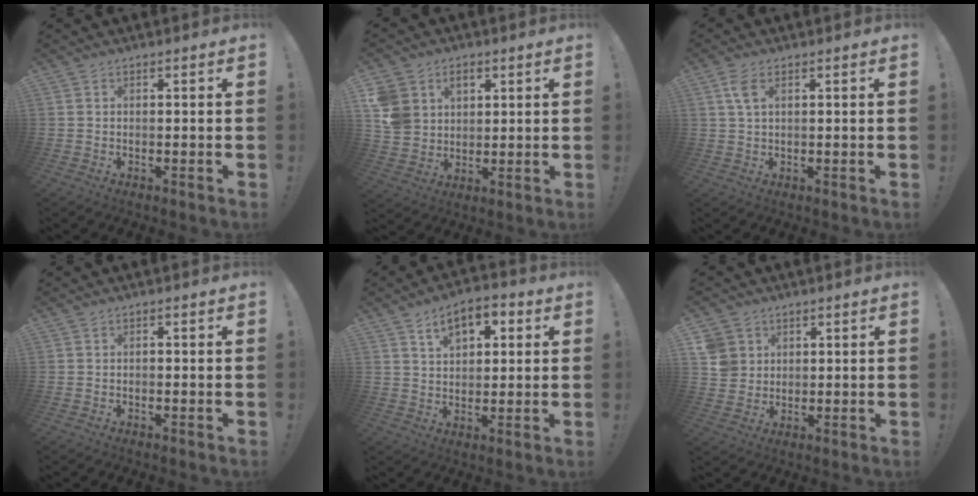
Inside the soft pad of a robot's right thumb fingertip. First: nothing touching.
{"total": 10.1, "force": [3.7, 8.6, 3.6], "torque": [-0.067, -0.024, 0.076]}
{"total": 4.5, "force": [1.6, 2.2, 3.7], "torque": [-0.083, 0.003, 0.029]}
{"total": 0.0}
{"total": 9.3, "force": [4.3, 5.7, 6.0], "torque": [-0.092, -0.004, 0.078]}
{"total": 6.2, "force": [2.4, 5.6, 1.3], "torque": [-0.029, -0.011, 0.049]}